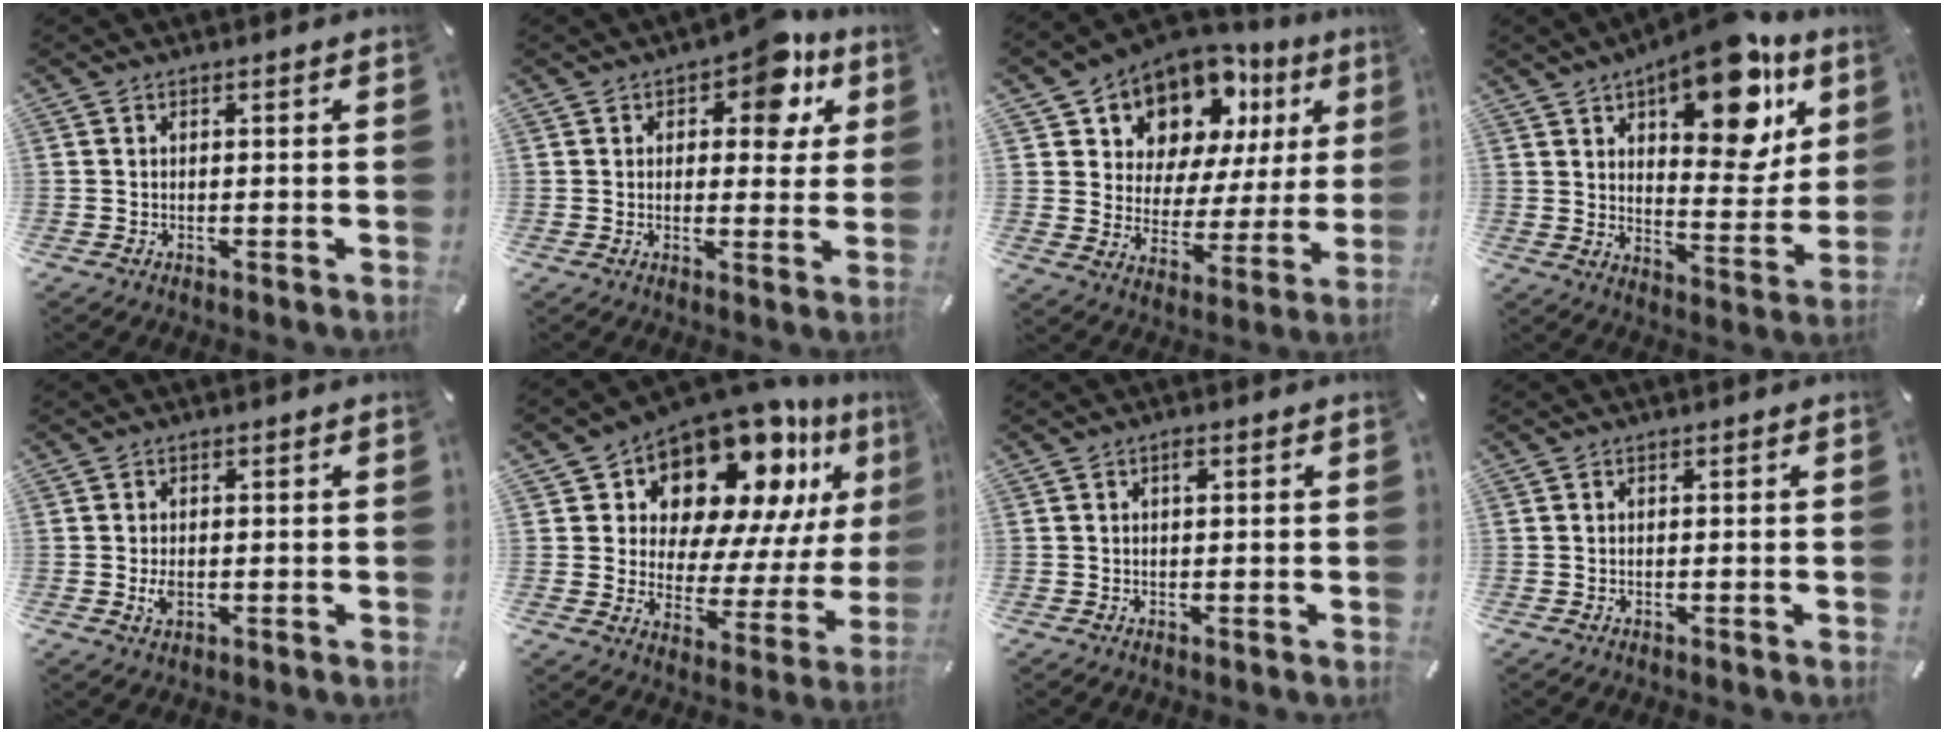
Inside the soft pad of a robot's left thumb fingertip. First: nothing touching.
{"total": 9.8, "force": [5.4, 5.5, 6.1], "torque": [-0.063, -0.029, 0.087]}
{"total": 11.3, "force": [8.2, 7.4, 2.4], "torque": [-0.049, -0.078, 0.146]}
{"total": 19.0, "force": [11.2, 8.6, 12.7], "torque": [-0.162, -0.066, 0.182]}
{"total": 2.6, "force": [-0.3, 1.7, 1.9], "torque": [-0.034, -0.004, -0.008]}
{"total": 16.8, "force": [13.0, 8.2, 6.8], "torque": [-0.107, -0.118, 0.220]}
{"total": 1.2, "force": [0.4, 0.5, 1.0], "torque": [-0.012, 0.001, 0.004]}
{"total": 0.0}